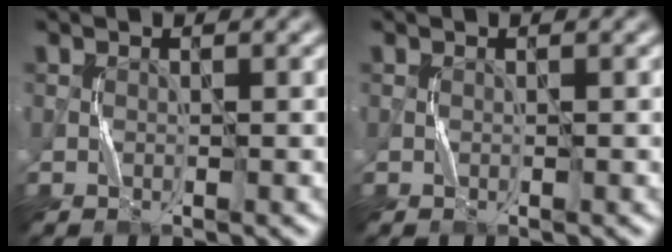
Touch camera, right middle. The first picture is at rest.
{"total": 0.0}